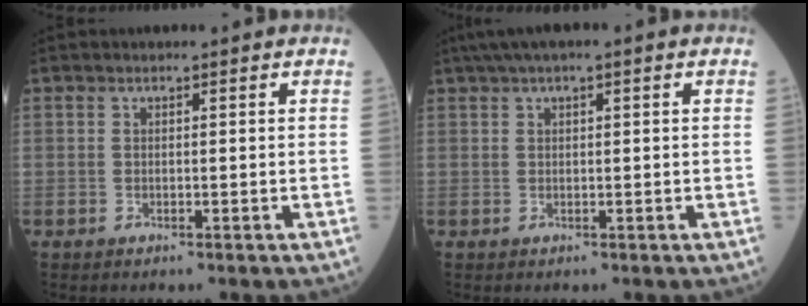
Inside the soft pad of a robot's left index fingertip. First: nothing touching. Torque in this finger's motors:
{"motor_torque": [1.07, -1.07, 0.34, 0.18]}